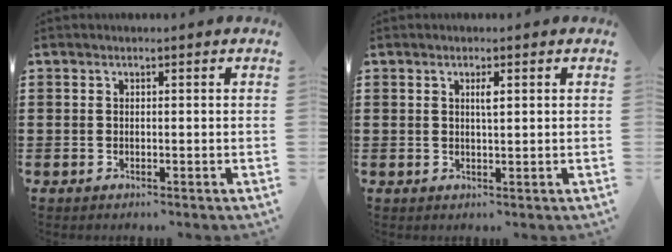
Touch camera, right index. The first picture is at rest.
{"total": 1.4, "force": [0.5, 0.2, 1.3], "torque": [-0.024, 0.003, 0.006]}